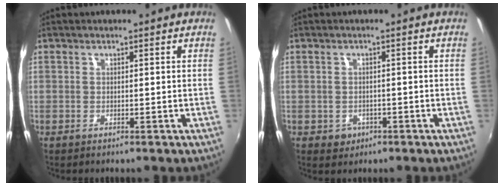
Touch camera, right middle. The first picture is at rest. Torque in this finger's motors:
{"motor_torque": [0.27, -0.24, -0.01, 0.01]}